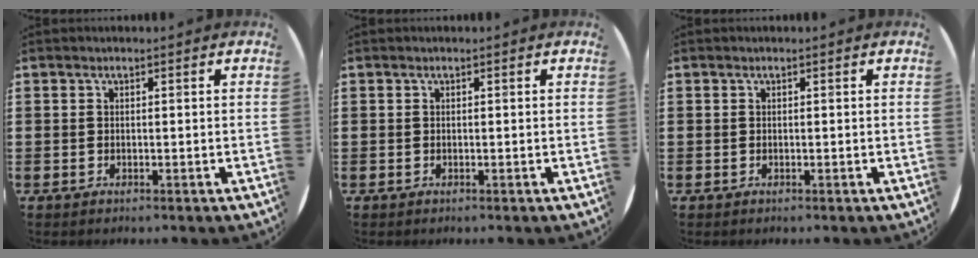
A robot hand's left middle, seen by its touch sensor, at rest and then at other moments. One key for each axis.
{"total": 0.0}
{"total": 0.0}